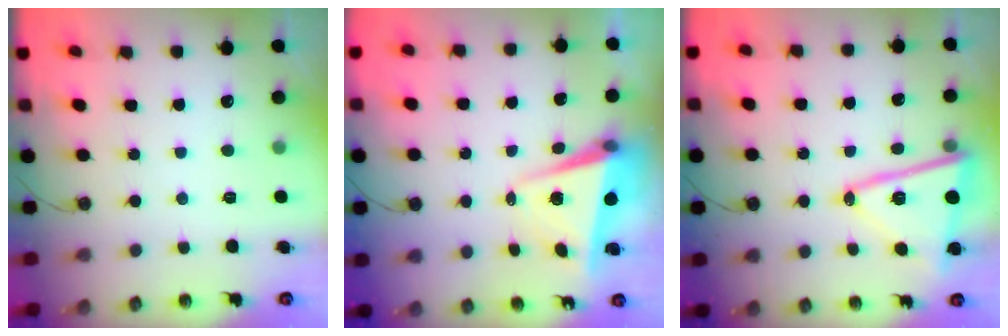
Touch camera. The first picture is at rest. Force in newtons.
{"total": 5.7, "press": 5.6, "slide": 0.7}
{"total": 15.6, "press": 15.5, "slide": 1.7}